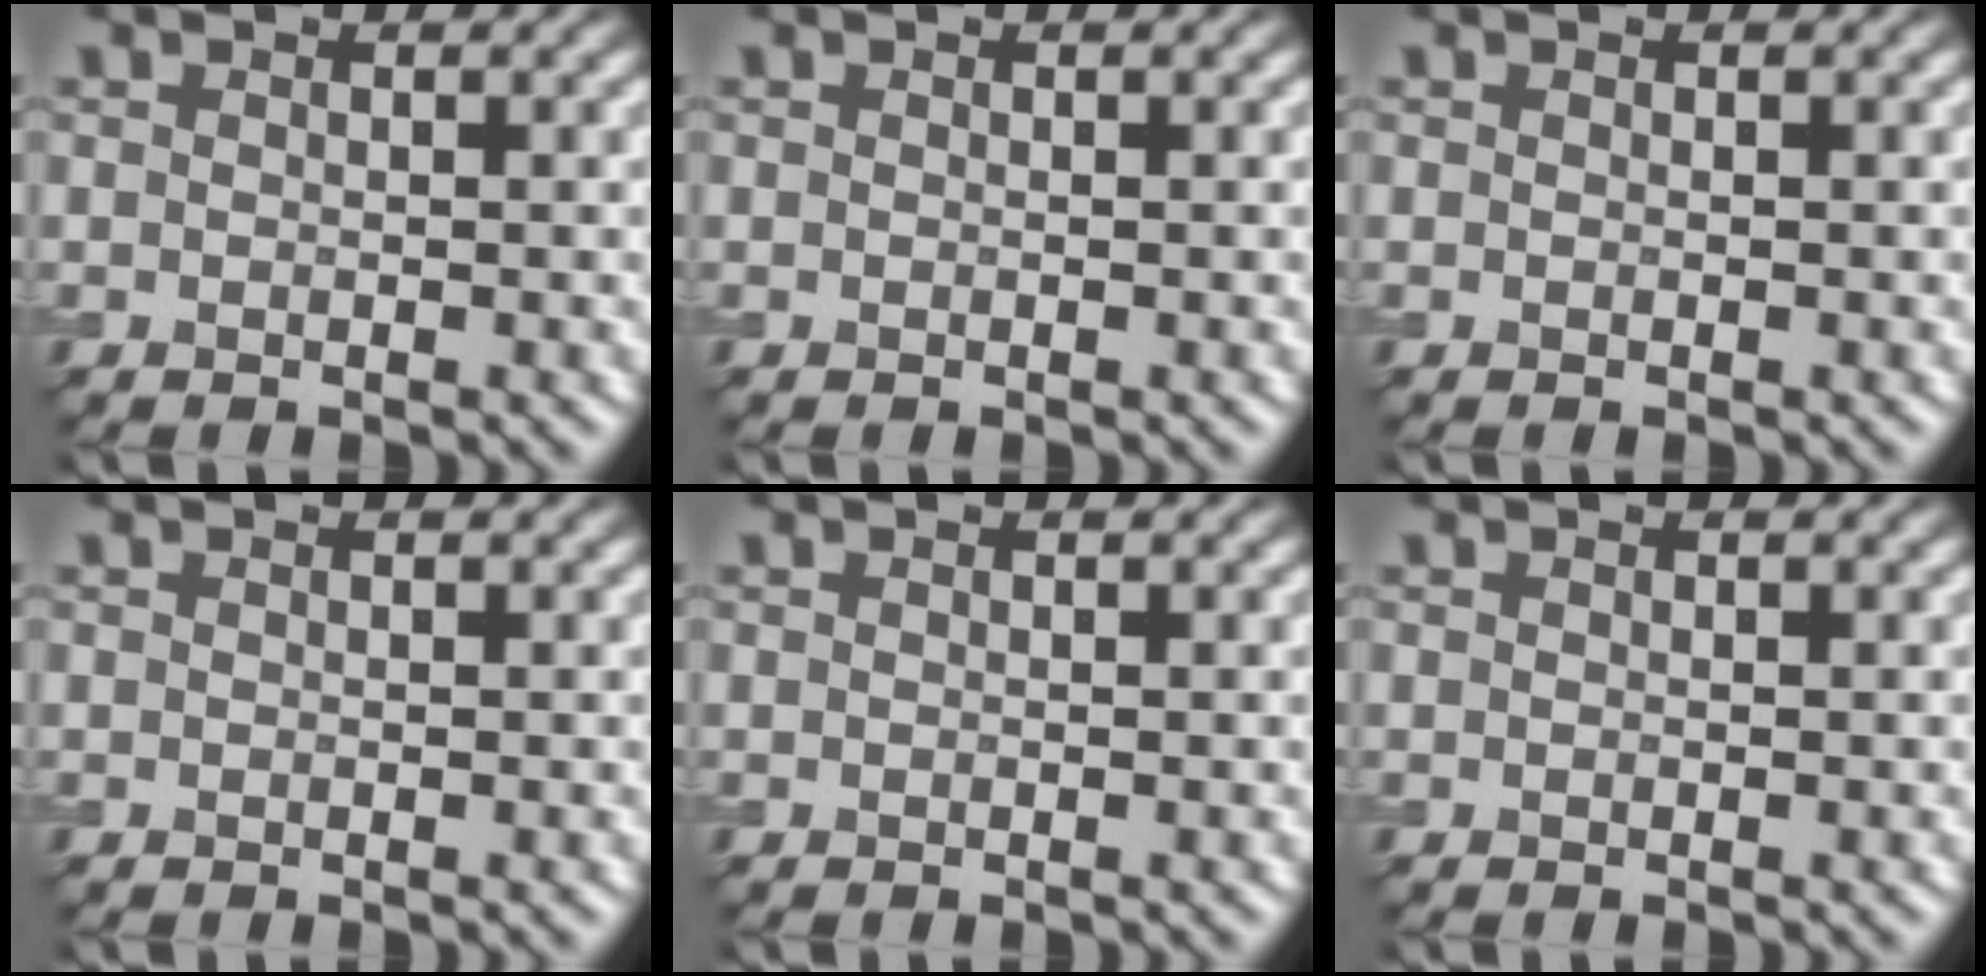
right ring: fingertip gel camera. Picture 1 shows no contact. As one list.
[{"total": 0.0}, {"total": 0.0}, {"total": 0.0}, {"total": 0.0}, {"total": 0.0}]